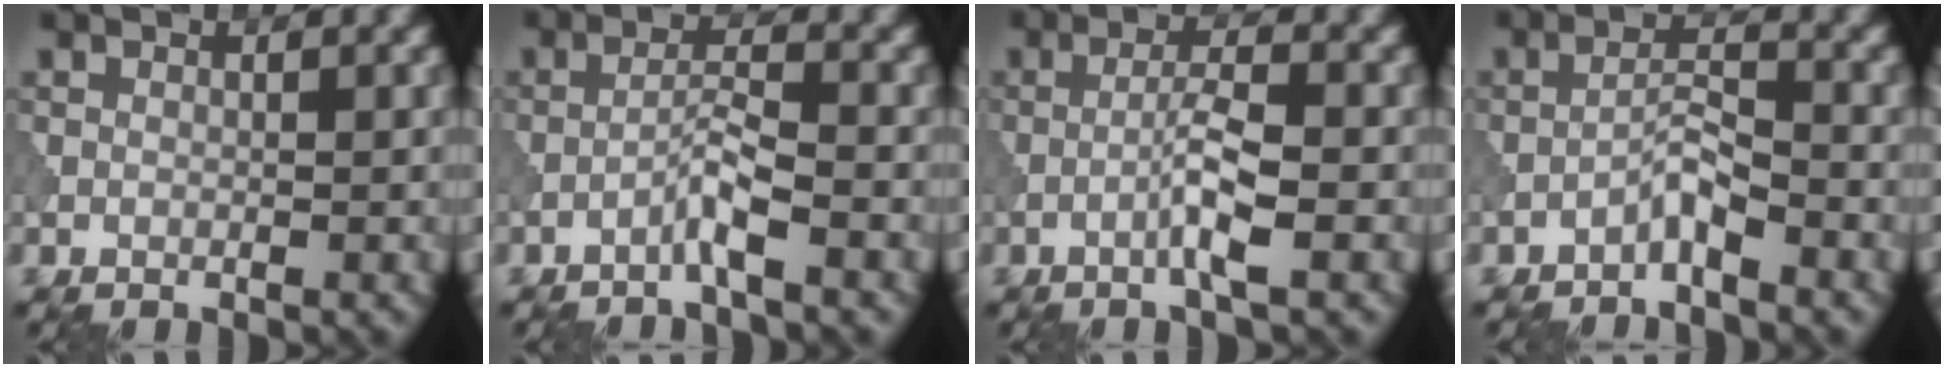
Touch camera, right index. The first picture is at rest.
{"total": 2.4, "force": [-1.4, -0.1, 1.9], "torque": [-0.040, 0.014, -0.034]}
{"total": 3.2, "force": [-1.1, 0.1, 3.0], "torque": [-0.058, 0.010, -0.027]}
{"total": 2.1, "force": [-1.5, 0.1, 1.4], "torque": [-0.028, 0.014, -0.033]}